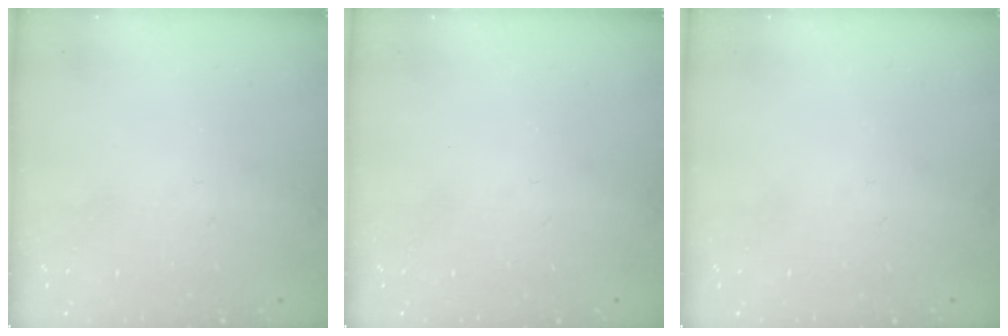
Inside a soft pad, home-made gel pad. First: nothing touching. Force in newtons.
{"total": 0.0}
{"total": 0.0}